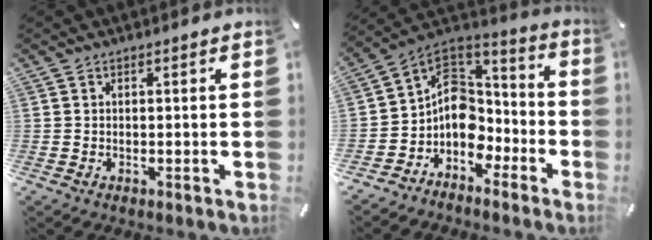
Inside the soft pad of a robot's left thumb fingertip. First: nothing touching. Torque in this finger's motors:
{"motor_torque": [-0.39, 1.82, 0.51, -0.04, 0.07]}